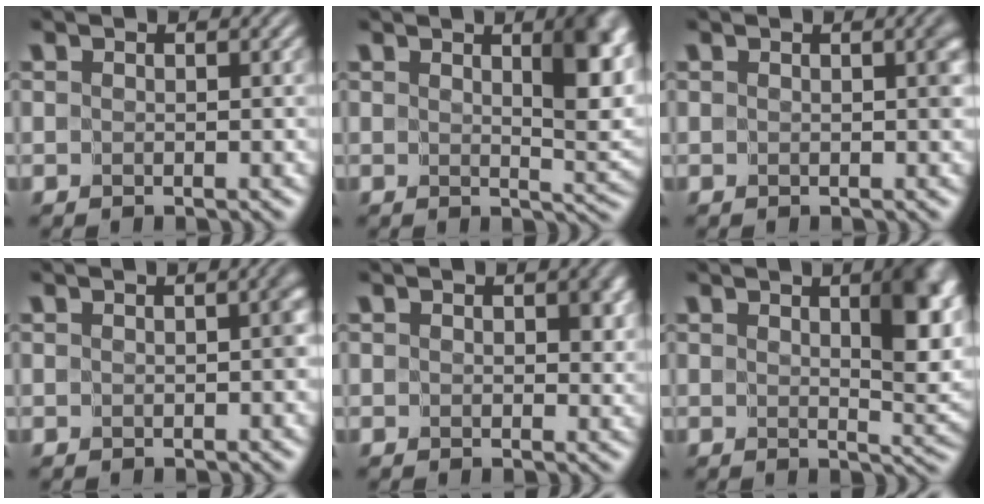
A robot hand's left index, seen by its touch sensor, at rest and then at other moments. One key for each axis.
{"total": 5.2, "fx": 2.0, "fy": 1.5, "fz": 4.5, "tx": -0.053, "ty": -0.007, "tz": 0.035}
{"total": 0.6, "fx": 0.0, "fy": 0.1, "fz": 0.6, "tx": -0.005, "ty": 0.000, "tz": 0.002}
{"total": 0.7, "fx": -0.3, "fy": 0.1, "fz": 0.6, "tx": -0.008, "ty": 0.005, "tz": -0.001}
{"total": 2.2, "fx": 0.5, "fy": 1.4, "fz": 1.7, "tx": -0.018, "ty": -0.002, "tz": 0.007}
{"total": 6.0, "fx": 2.1, "fy": 1.9, "fz": 5.2, "tx": -0.064, "ty": -0.007, "tz": 0.039}